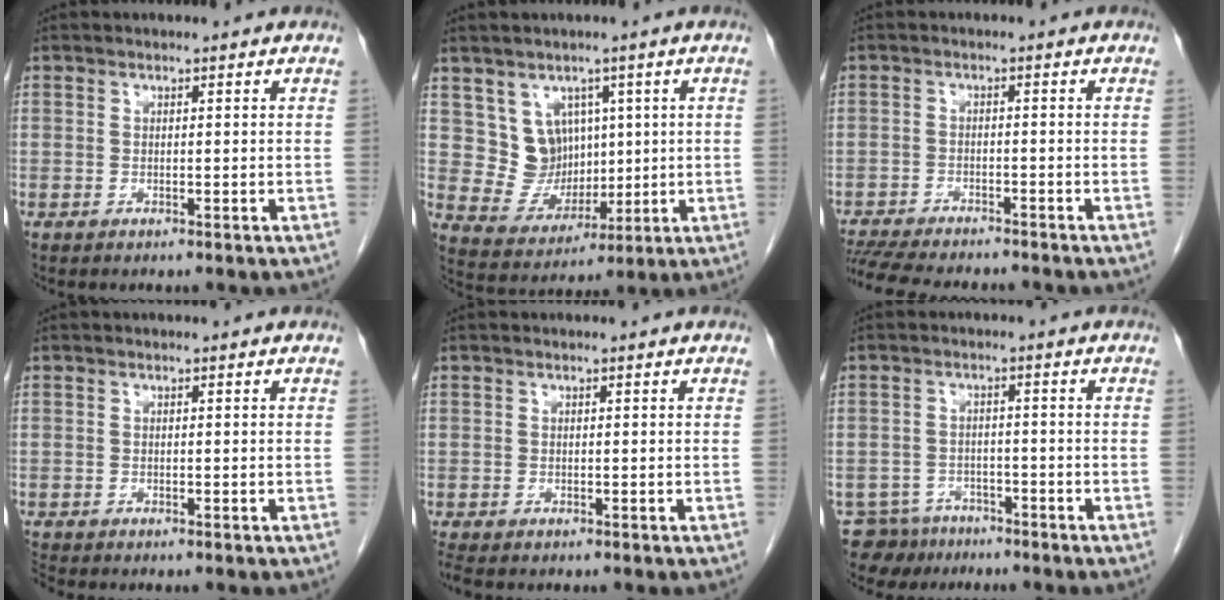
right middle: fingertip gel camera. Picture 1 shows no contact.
{"total": 7.1, "force": [2.6, 6.2, 2.1], "torque": [-0.042, 0.018, 0.066]}
{"total": 12.6, "force": [-11.2, 2.2, 5.3], "torque": [-0.092, -0.013, -0.162]}
{"total": 0.7, "force": [-0.7, -0.1, -0.1], "torque": [-0.005, -0.006, -0.015]}
{"total": 2.1, "force": [-1.7, 0.7, 1.0], "torque": [-0.020, -0.008, -0.026]}
{"total": 5.3, "force": [-4.4, 2.8, -0.5], "torque": [0.015, 0.003, -0.076]}